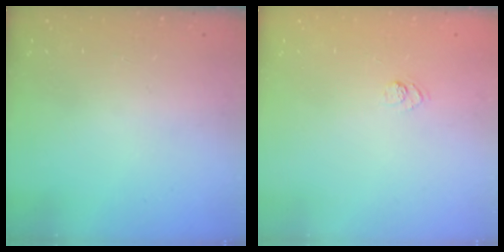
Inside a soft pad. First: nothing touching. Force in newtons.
{"total": 3.2, "press": 3.0, "slide": 1.0}